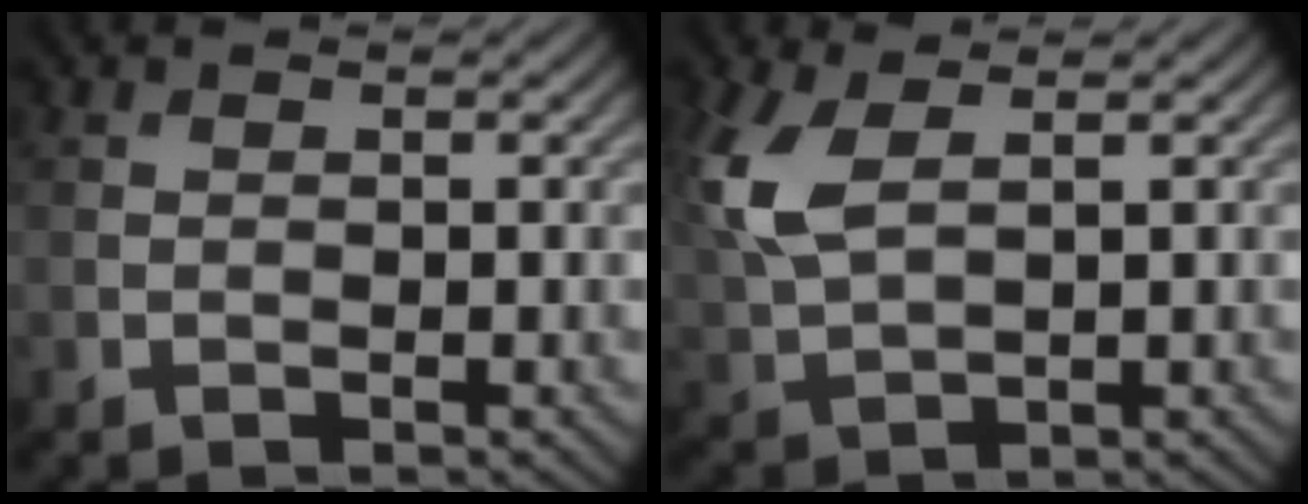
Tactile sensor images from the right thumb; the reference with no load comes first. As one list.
[{"total": 6.9, "force": [2.5, 3.2, 5.7], "torque": [-0.154, 0.007, 0.051]}]